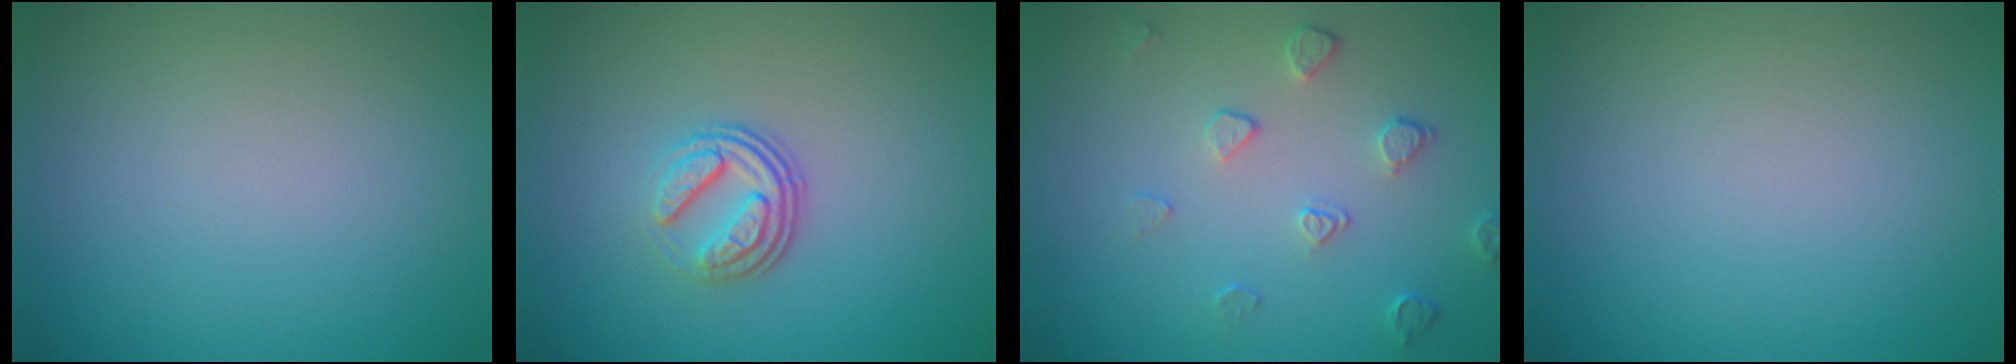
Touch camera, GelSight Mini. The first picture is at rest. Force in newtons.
{"total": 3.4, "press": 2.5, "slide": 2.3}
{"total": 2.0, "press": 1.3, "slide": 1.5}
{"total": 0.0}